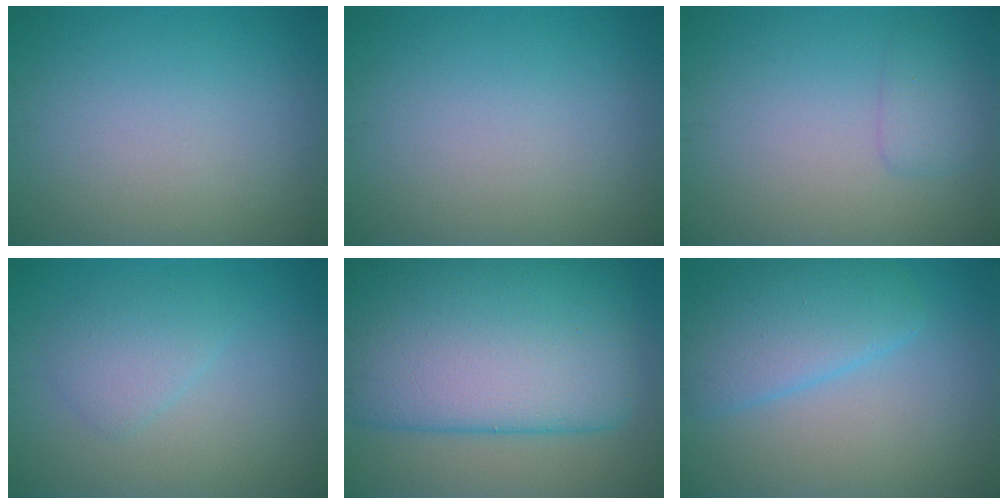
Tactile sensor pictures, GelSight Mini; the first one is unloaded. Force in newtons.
{"total": 0.0}
{"total": 1.7, "press": 1.7, "slide": 0.1}
{"total": 2.3, "press": 2.3, "slide": 0.0}
{"total": 16.4, "press": 16.4, "slide": 0.6}
{"total": 4.8, "press": 4.8, "slide": 0.2}